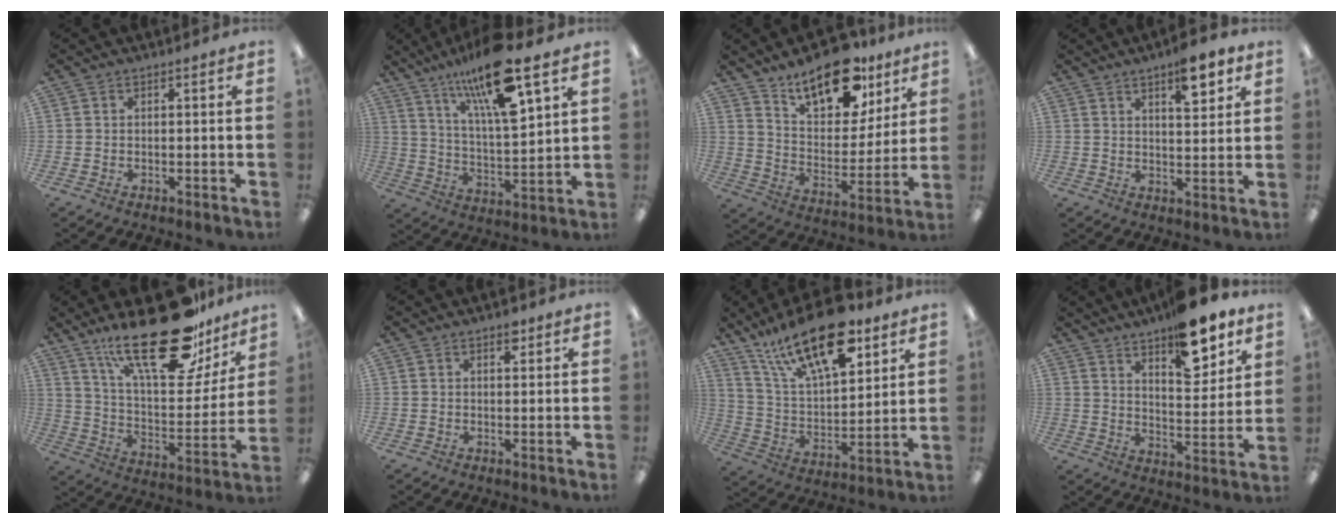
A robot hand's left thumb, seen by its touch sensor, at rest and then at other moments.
{"total": 17.9, "force": [12.5, 4.0, 12.2], "torque": [-0.209, -0.069, 0.201]}
{"total": 18.6, "force": [13.4, 8.7, 9.5], "torque": [-0.144, -0.082, 0.233]}
{"total": 8.9, "force": [5.9, 3.2, 5.8], "torque": [-0.056, -0.039, 0.091]}
{"total": 30.2, "force": [20.1, 11.4, 19.4], "torque": [-0.298, -0.115, 0.335]}
{"total": 2.6, "force": [1.7, 1.4, 1.4], "torque": [-0.005, -0.007, 0.025]}
{"total": 22.7, "force": [14.5, 9.5, 14.6], "torque": [-0.253, -0.074, 0.247]}
{"total": 15.8, "force": [11.8, 6.0, 8.6], "torque": [-0.106, -0.077, 0.198]}